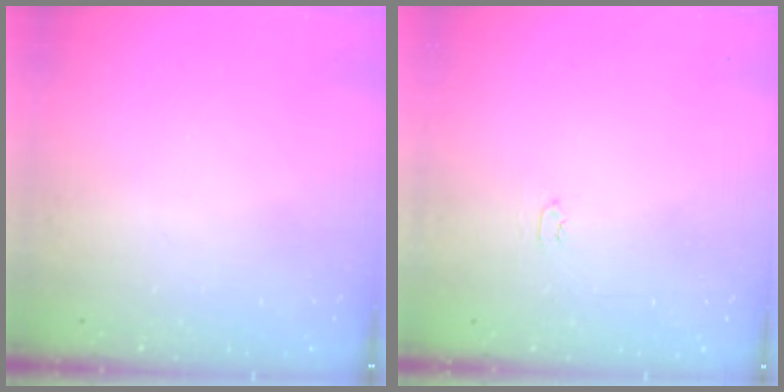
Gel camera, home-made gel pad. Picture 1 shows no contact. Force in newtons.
{"total": 2.0, "press": 2.0, "slide": 0.3}